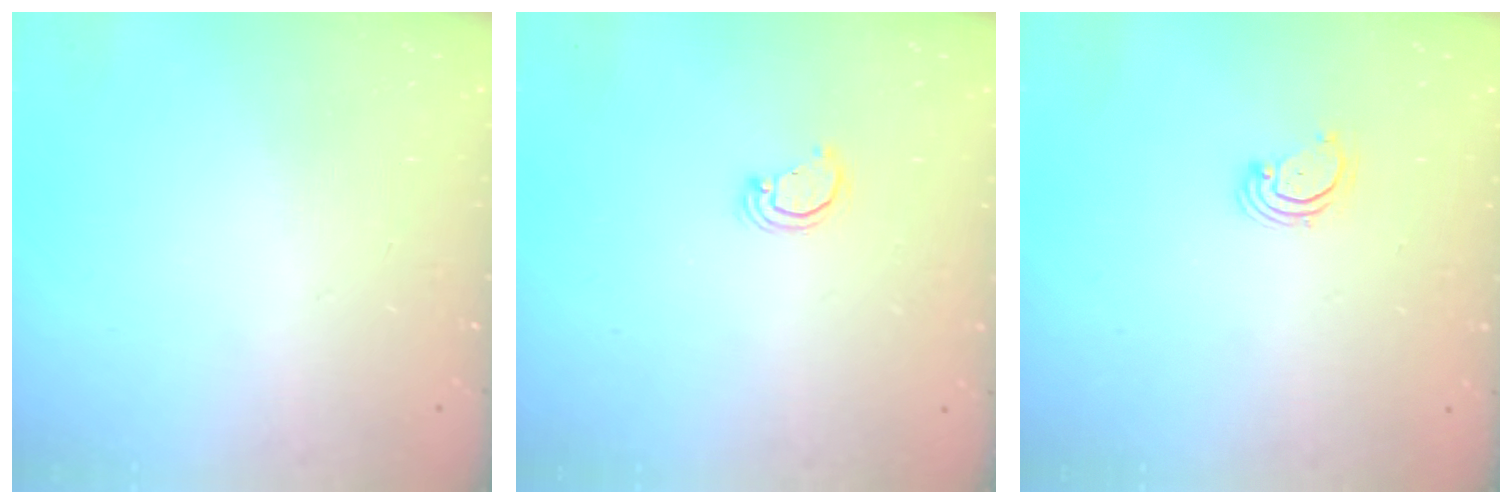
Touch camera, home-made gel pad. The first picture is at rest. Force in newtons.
{"total": 2.9, "press": 2.9, "slide": 0.1}
{"total": 3.0, "press": 3.0, "slide": 0.3}